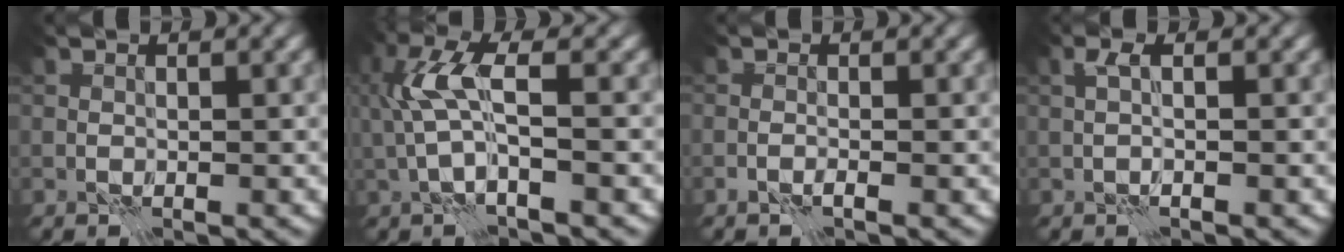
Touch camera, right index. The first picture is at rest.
{"total": 4.6, "force": [0.6, 1.2, 4.4], "torque": [-0.104, 0.013, 0.004]}
{"total": 0.7, "force": [0.1, -0.7, 0.2], "torque": [-0.002, 0.002, 0.000]}
{"total": 1.1, "force": [0.3, -0.3, 1.0], "torque": [-0.020, 0.009, 0.002]}